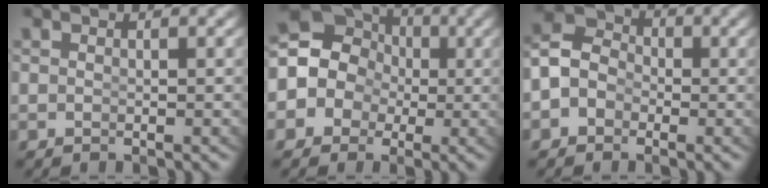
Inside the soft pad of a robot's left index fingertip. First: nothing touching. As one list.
[{"total": 11.8, "force": [0.5, 10.6, 5.1], "torque": [-0.128, -0.013, -0.002]}, {"total": 6.4, "force": [-0.4, 5.7, 2.8], "torque": [-0.061, -0.008, -0.018]}]